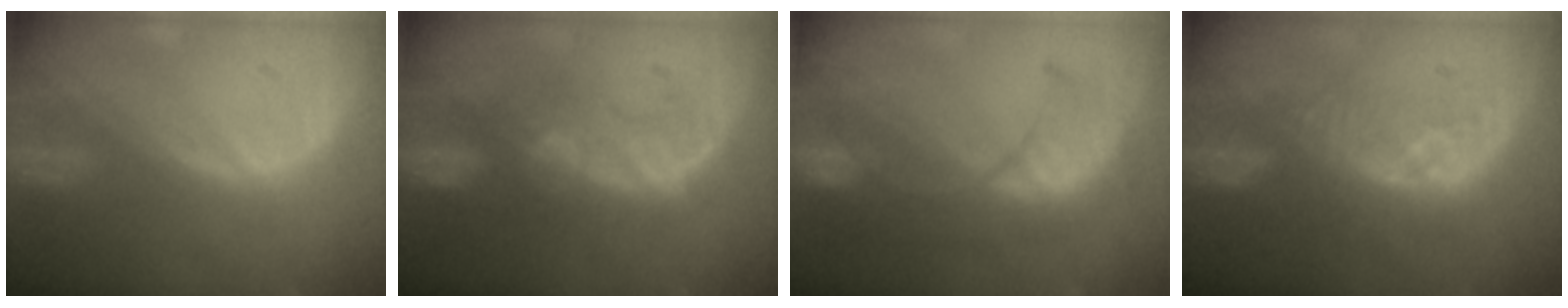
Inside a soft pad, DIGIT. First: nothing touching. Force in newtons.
{"total": 8.8, "press": 8.2, "slide": 3.2}
{"total": 10.2, "press": 9.1, "slide": 4.5}
{"total": 8.3, "press": 7.3, "slide": 3.9}